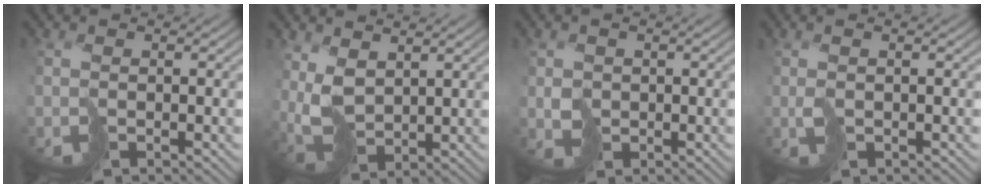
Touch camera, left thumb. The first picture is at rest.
{"total": 5.8, "force": [2.5, 3.0, 4.2], "torque": [-0.118, -0.001, 0.054]}
{"total": 2.3, "force": [0.2, 1.8, 1.4], "torque": [-0.035, -0.002, 0.007]}
{"total": 1.9, "force": [0.1, 0.4, 1.8], "torque": [-0.043, 0.005, 0.003]}